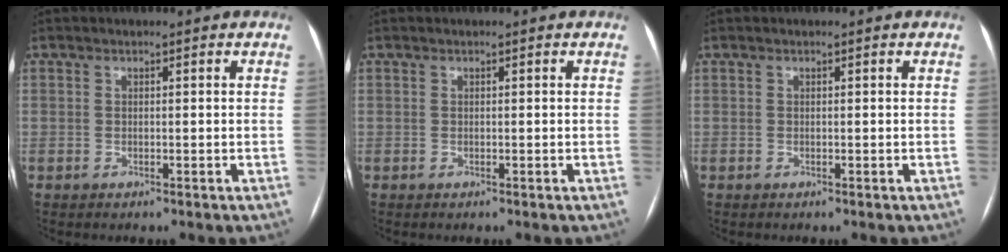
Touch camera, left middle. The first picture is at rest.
{"total": 0.0}
{"total": 0.0}